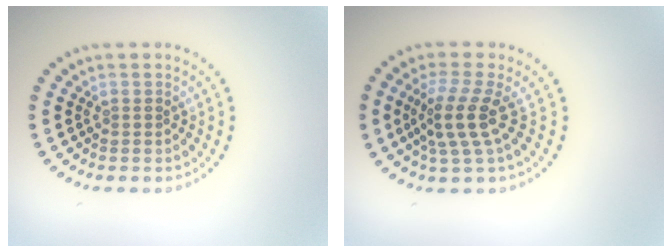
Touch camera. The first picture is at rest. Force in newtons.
{"total": 3.5, "press": 2.6, "slide": 2.3}